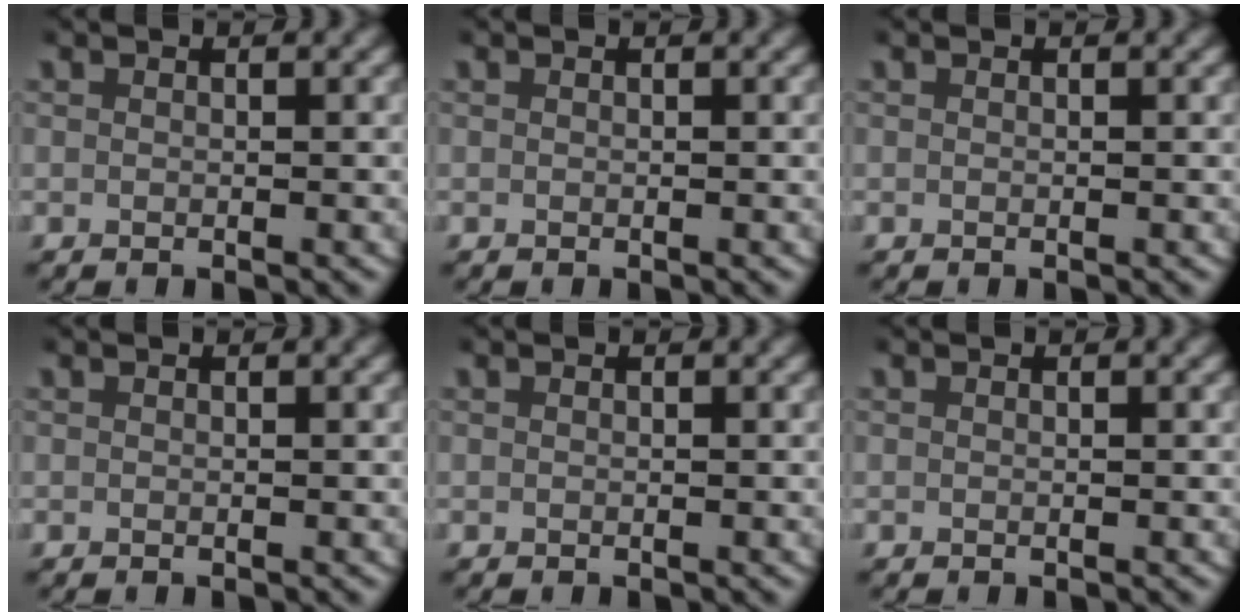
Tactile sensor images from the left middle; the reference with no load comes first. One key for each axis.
{"total": 0.0}
{"total": 0.0}
{"total": 0.0}
{"total": 0.0}
{"total": 0.0}